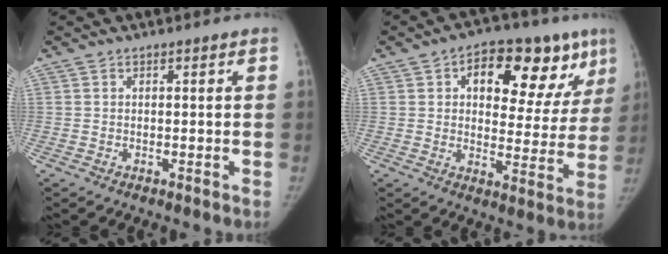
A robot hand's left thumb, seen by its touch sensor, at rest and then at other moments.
{"total": 20.1, "force": [9.1, 10.2, 14.7], "torque": [-0.147, -0.002, 0.126]}